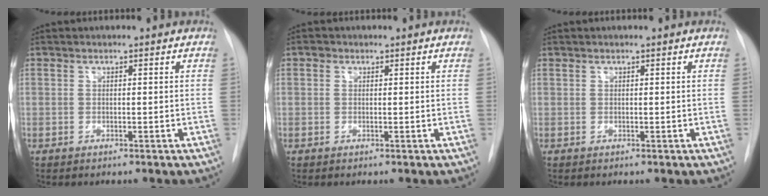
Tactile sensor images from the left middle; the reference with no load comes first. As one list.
[{"total": 0.7, "force": [0.3, 0.6, 0.2], "torque": [0.000, 0.007, 0.003]}, {"total": 0.0}]